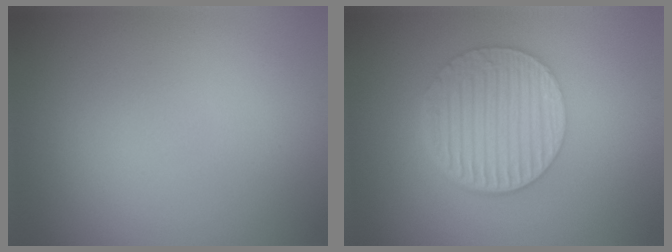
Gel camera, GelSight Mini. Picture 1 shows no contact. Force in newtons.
{"total": 6.4, "press": 4.3, "slide": 4.7}